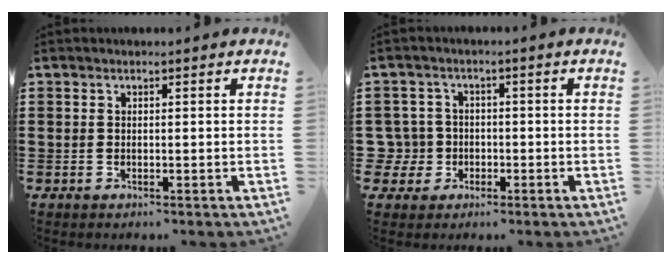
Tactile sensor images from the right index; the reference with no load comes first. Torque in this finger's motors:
{"motor_torque": [0.17, 0.17, 0.06, 0.00]}